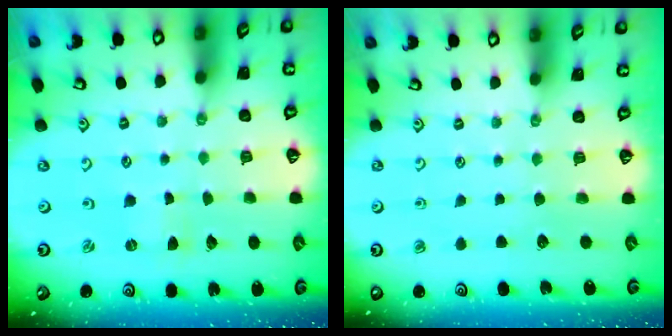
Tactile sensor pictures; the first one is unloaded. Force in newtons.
{"total": 0.0}